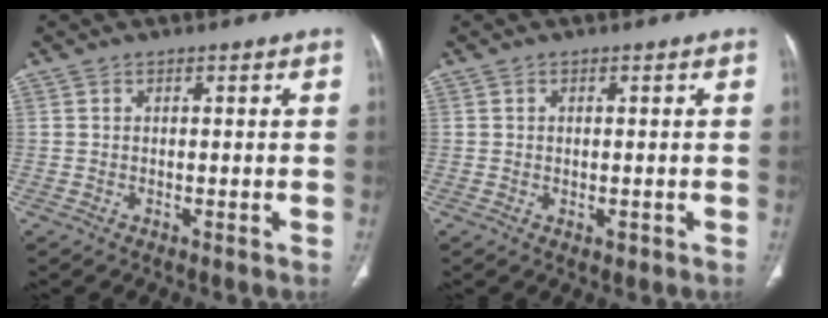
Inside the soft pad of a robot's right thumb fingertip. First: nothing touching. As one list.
[{"total": 1.3, "force": [-0.3, 0.9, 1.0], "torque": [-0.013, -0.003, 0.000]}]